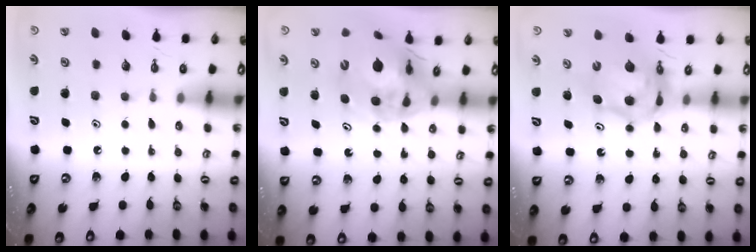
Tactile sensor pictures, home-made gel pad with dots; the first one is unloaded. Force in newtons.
{"total": 18.9, "press": 18.8, "slide": 2.6}
{"total": 10.3, "press": 10.2, "slide": 1.2}